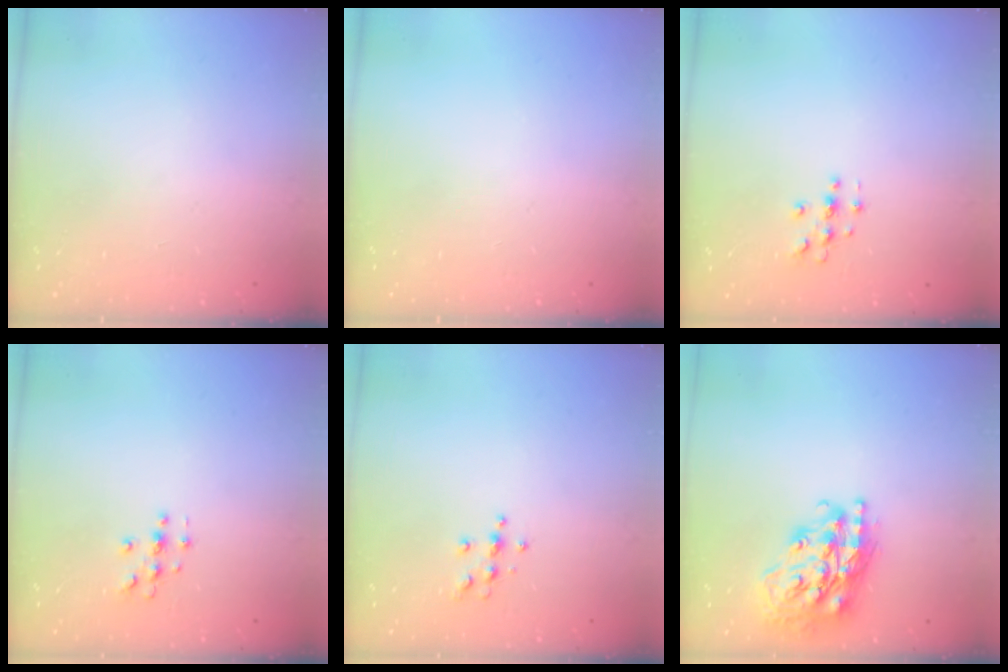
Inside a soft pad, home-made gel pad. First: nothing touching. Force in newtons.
{"total": 0.0}
{"total": 2.9, "press": 2.9, "slide": 0.3}
{"total": 2.9, "press": 2.9, "slide": 0.3}
{"total": 4.8, "press": 4.8, "slide": 0.6}
{"total": 20.5, "press": 20.5, "slide": 1.6}